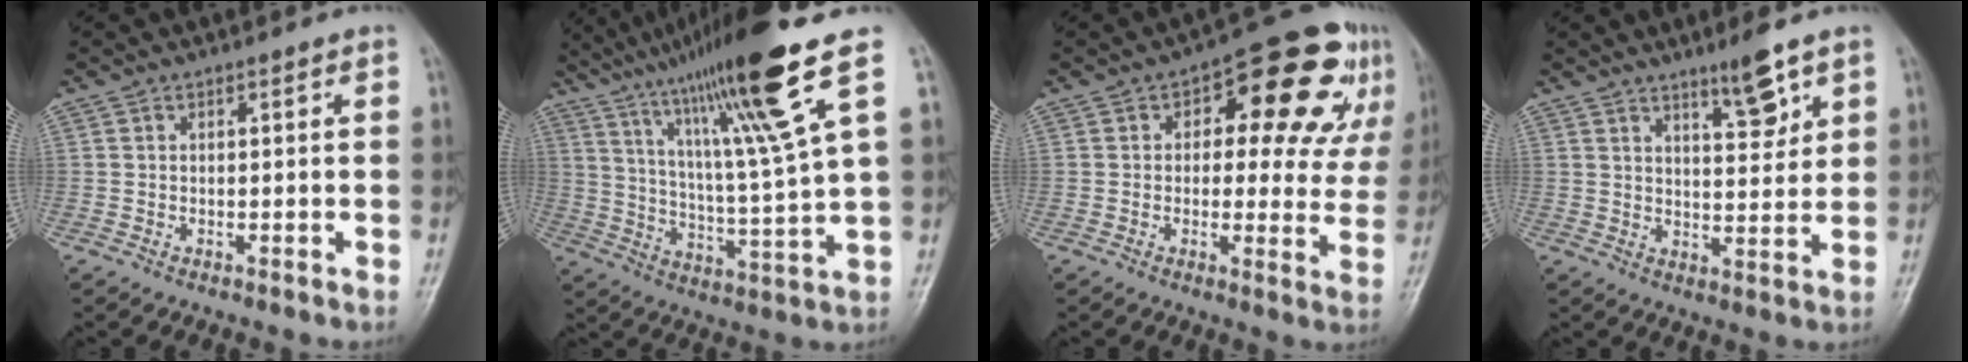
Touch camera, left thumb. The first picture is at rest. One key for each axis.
{"total": 20.2, "fx": 11.5, "fy": 0.5, "fz": 16.5, "tx": -0.265, "ty": -0.043, "tz": 0.193}
{"total": 16.9, "fx": 6.1, "fy": 8.8, "fz": 13.1, "tx": -0.107, "ty": 0.008, "tz": 0.070}
{"total": 6.5, "fx": 4.4, "fy": 1.4, "fz": 4.7, "tx": -0.062, "ty": -0.034, "tz": 0.070}